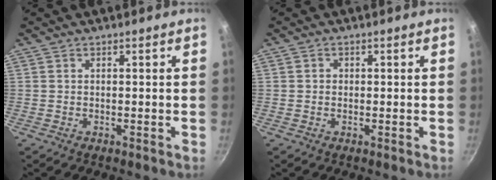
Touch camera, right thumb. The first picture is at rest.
{"total": 0.8, "force": [0.0, 0.8, 0.2], "torque": [-0.001, 0.004, 0.000]}